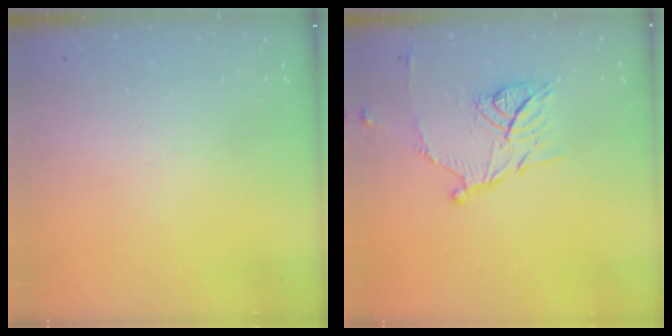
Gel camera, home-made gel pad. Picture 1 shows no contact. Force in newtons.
{"total": 13.2, "press": 13.2, "slide": 0.3}